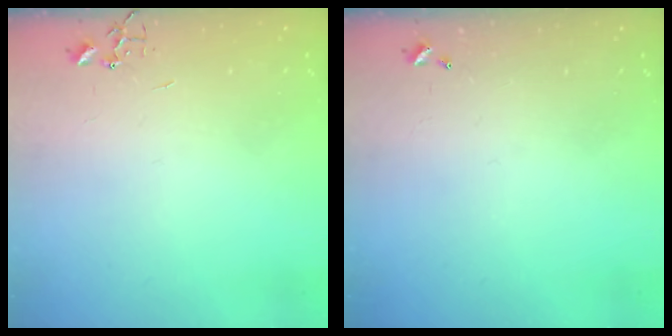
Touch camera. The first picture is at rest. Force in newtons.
{"total": 0.0}